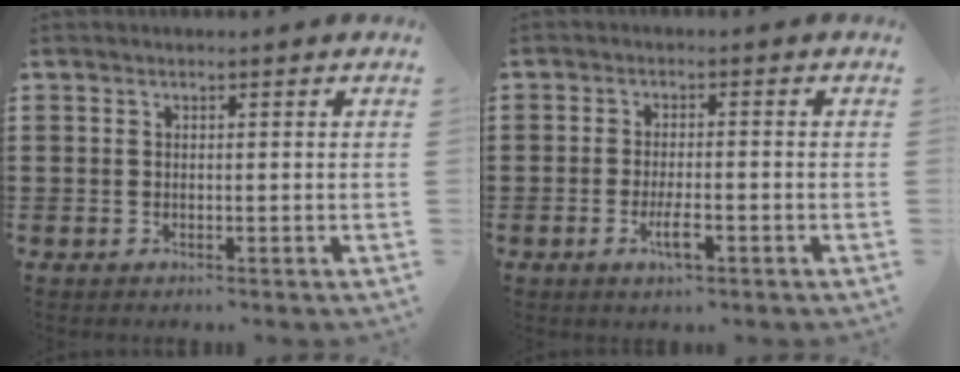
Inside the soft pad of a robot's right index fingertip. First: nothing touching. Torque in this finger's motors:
{"motor_torque": [0.00, 0.21, 0.09, 0.04]}